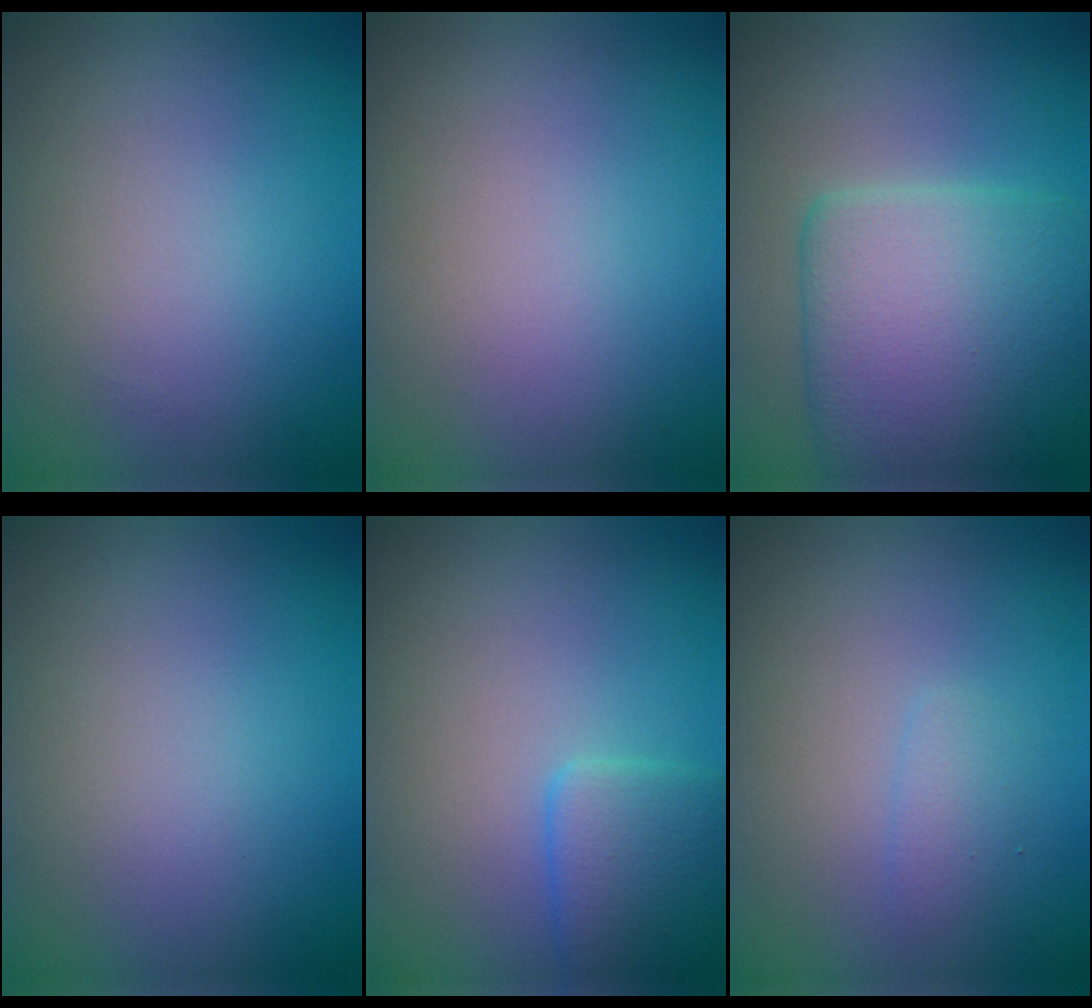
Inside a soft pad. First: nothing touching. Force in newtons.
{"total": 0.0}
{"total": 8.0, "press": 8.0, "slide": 0.4}
{"total": 0.0}
{"total": 2.9, "press": 2.9, "slide": 0.2}
{"total": 0.9, "press": 0.9, "slide": 0.0}